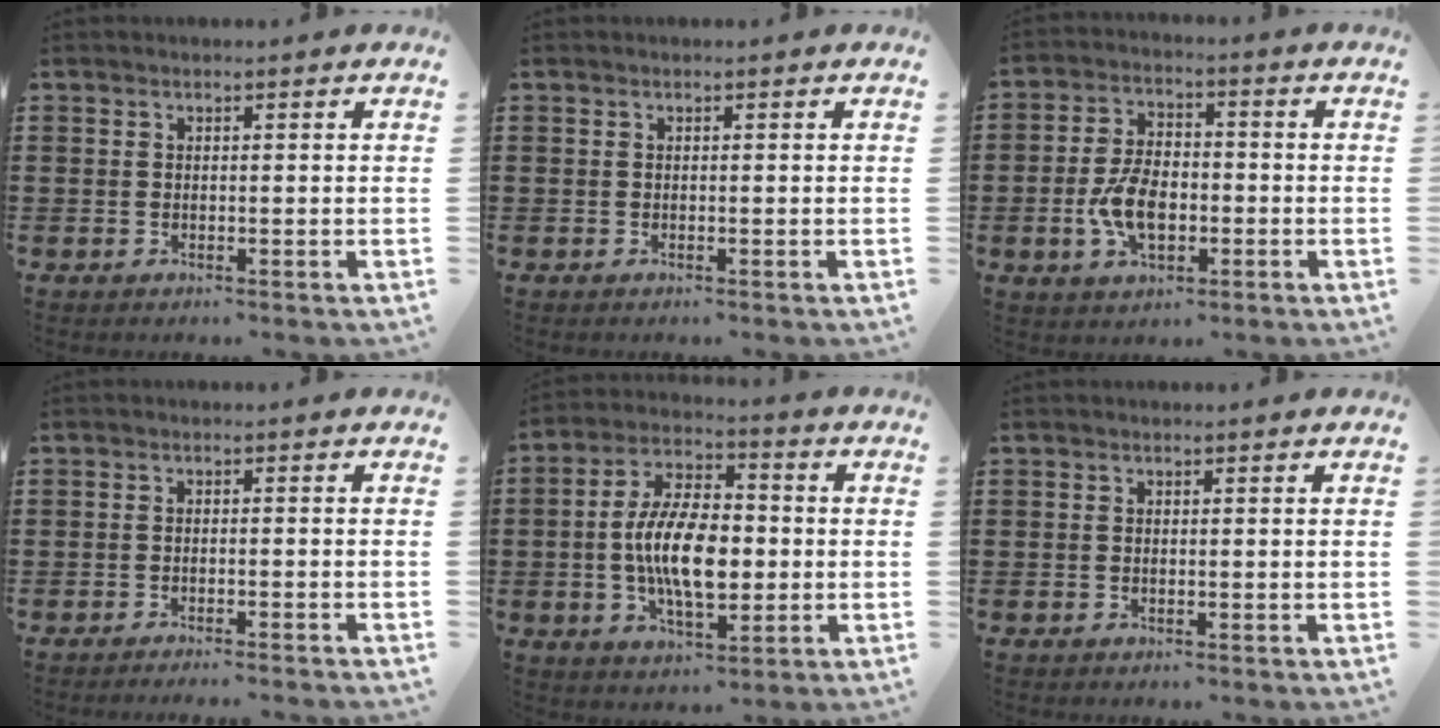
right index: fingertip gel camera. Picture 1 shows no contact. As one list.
[{"total": 0.0}, {"total": 8.0, "force": [-1.7, 4.6, 6.3], "torque": [-0.143, 0.003, -0.036]}, {"total": 1.6, "force": [-1.5, -0.5, 0.4], "torque": [-0.008, -0.002, -0.028]}, {"total": 11.3, "force": [-1.0, 5.5, 9.8], "torque": [-0.200, 0.000, -0.022]}, {"total": 0.0}]